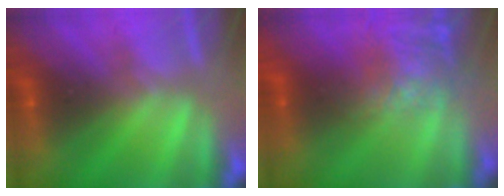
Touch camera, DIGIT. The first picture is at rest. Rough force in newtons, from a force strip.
{"total": 7.4}